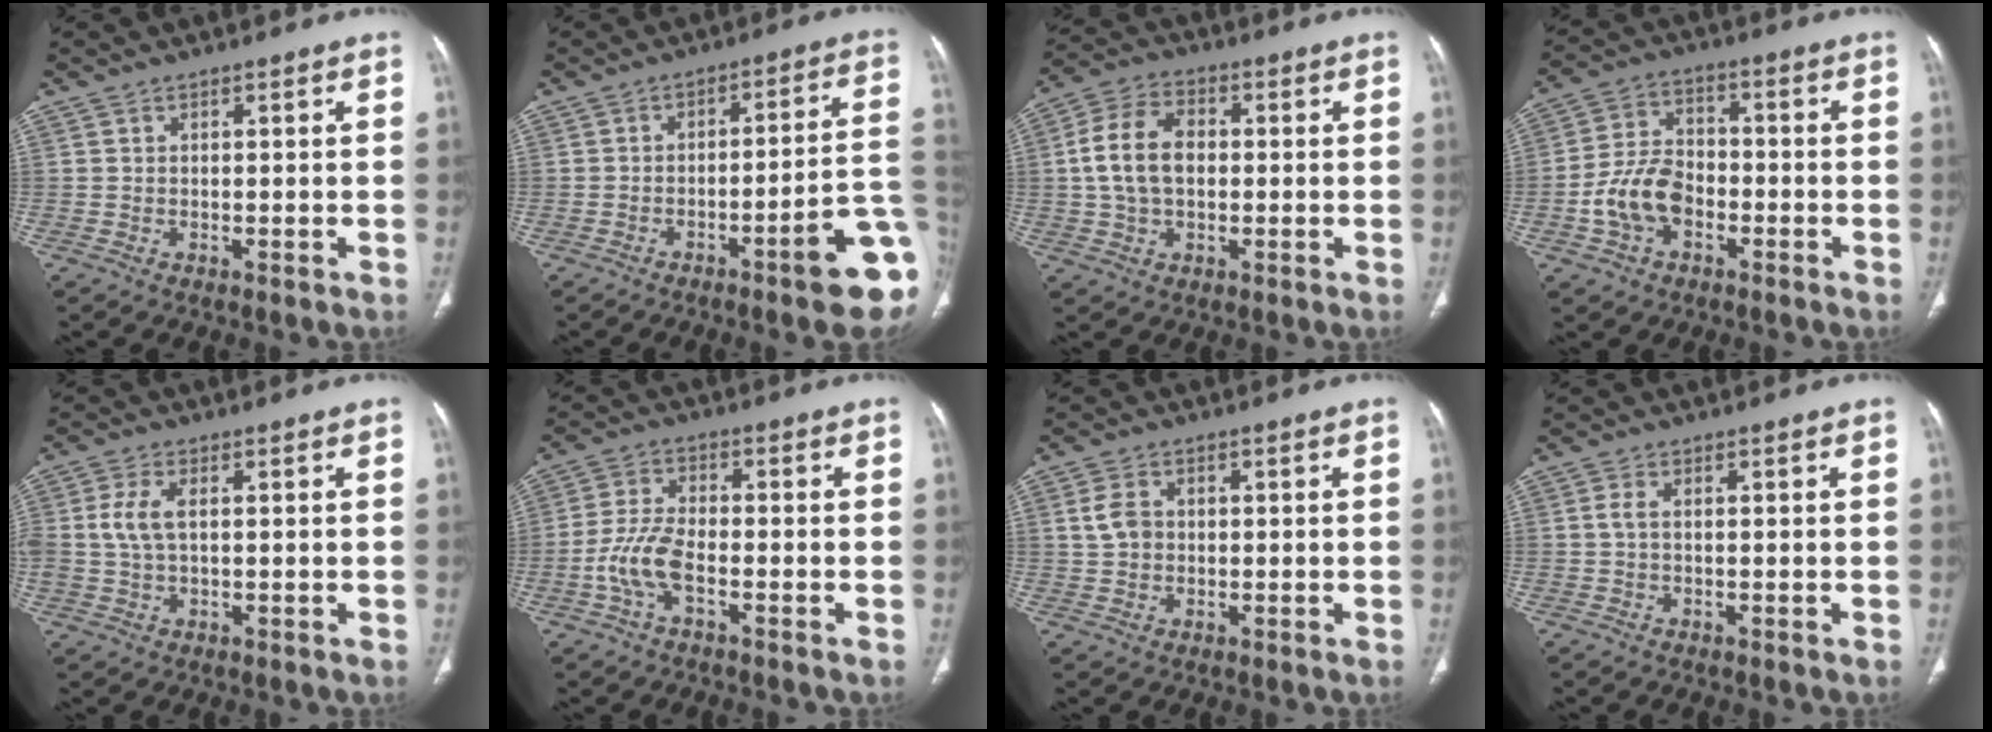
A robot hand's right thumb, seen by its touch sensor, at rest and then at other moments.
{"total": 13.9, "force": [-5.6, 2.0, 12.6], "torque": [-0.124, 0.035, -0.073]}
{"total": 10.8, "force": [0.5, 7.2, 8.1], "torque": [-0.153, 0.022, 0.006]}
{"total": 10.1, "force": [-3.3, 6.9, 6.6], "torque": [-0.119, 0.031, -0.063]}
{"total": 5.5, "force": [0.7, 3.0, 4.6], "torque": [-0.114, 0.006, 0.011]}
{"total": 7.1, "force": [-2.7, 3.1, 5.8], "torque": [-0.133, 0.020, -0.055]}
{"total": 4.3, "force": [0.6, 3.3, 2.7], "torque": [-0.050, 0.006, 0.010]}
{"total": 1.6, "force": [0.1, 0.7, 1.4], "torque": [-0.035, 0.000, 0.001]}